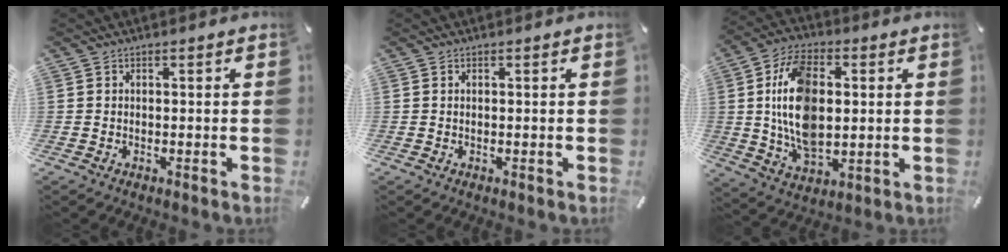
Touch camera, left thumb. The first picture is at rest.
{"total": 0.0}
{"total": 16.8, "force": [1.6, 10.3, 13.1], "torque": [-0.291, -0.001, 0.026]}